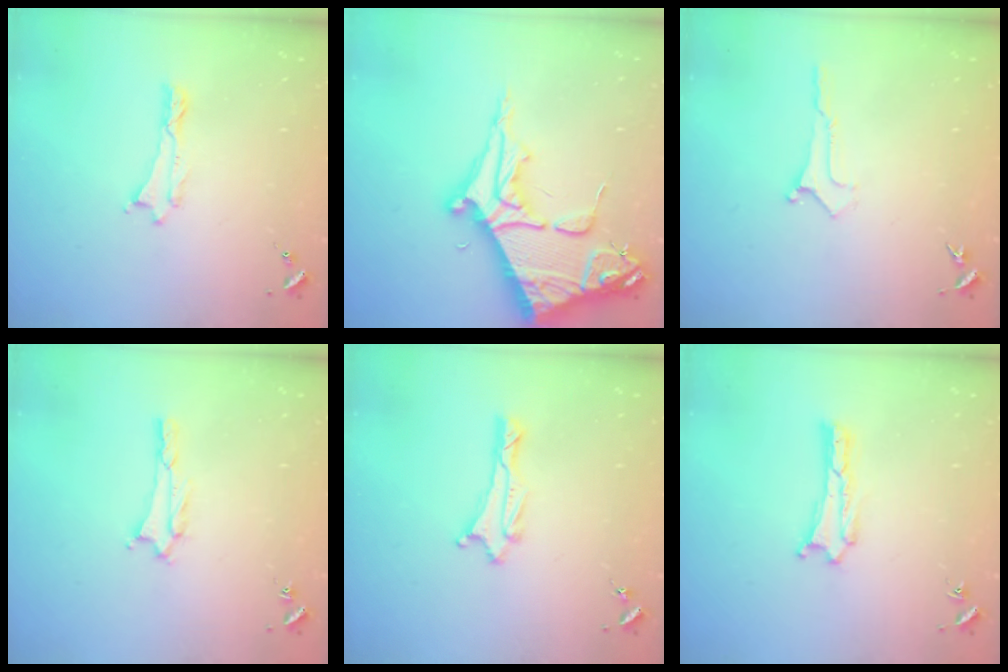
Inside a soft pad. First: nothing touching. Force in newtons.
{"total": 11.3, "press": 11.2, "slide": 1.2}
{"total": 0.0}
{"total": 1.5, "press": 1.5, "slide": 0.3}
{"total": 1.1, "press": 1.1, "slide": 0.1}
{"total": 0.0}